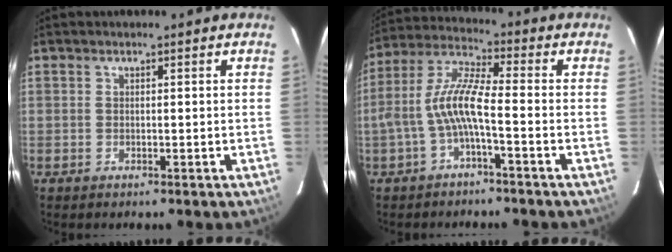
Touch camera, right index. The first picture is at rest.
{"total": 8.6, "force": [-2.7, 1.4, 8.0], "torque": [-0.189, 0.015, -0.050]}